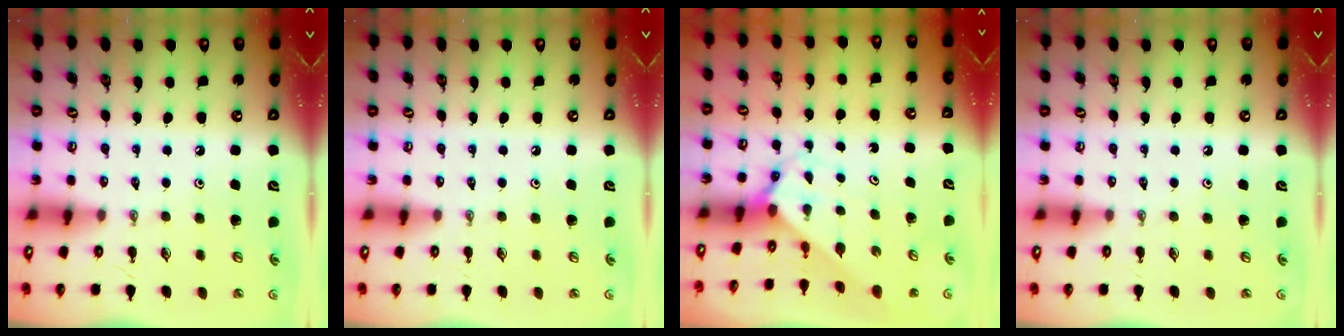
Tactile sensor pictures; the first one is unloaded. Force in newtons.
{"total": 0.0}
{"total": 2.3, "press": 2.3, "slide": 0.2}
{"total": 0.0}